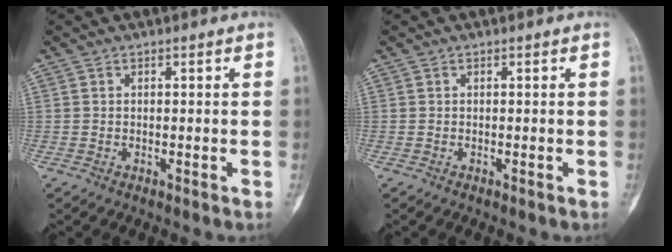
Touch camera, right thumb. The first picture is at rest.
{"total": 0.0}